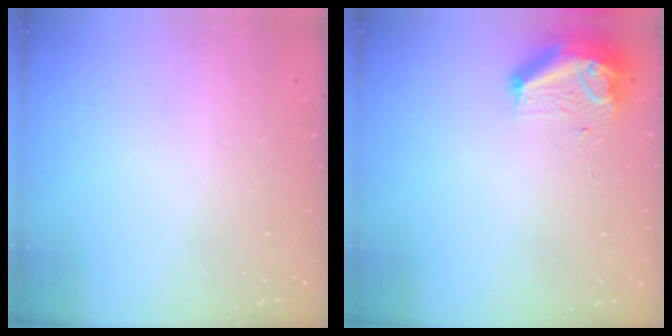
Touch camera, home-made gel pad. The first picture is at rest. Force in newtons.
{"total": 9.0, "press": 8.9, "slide": 1.1}